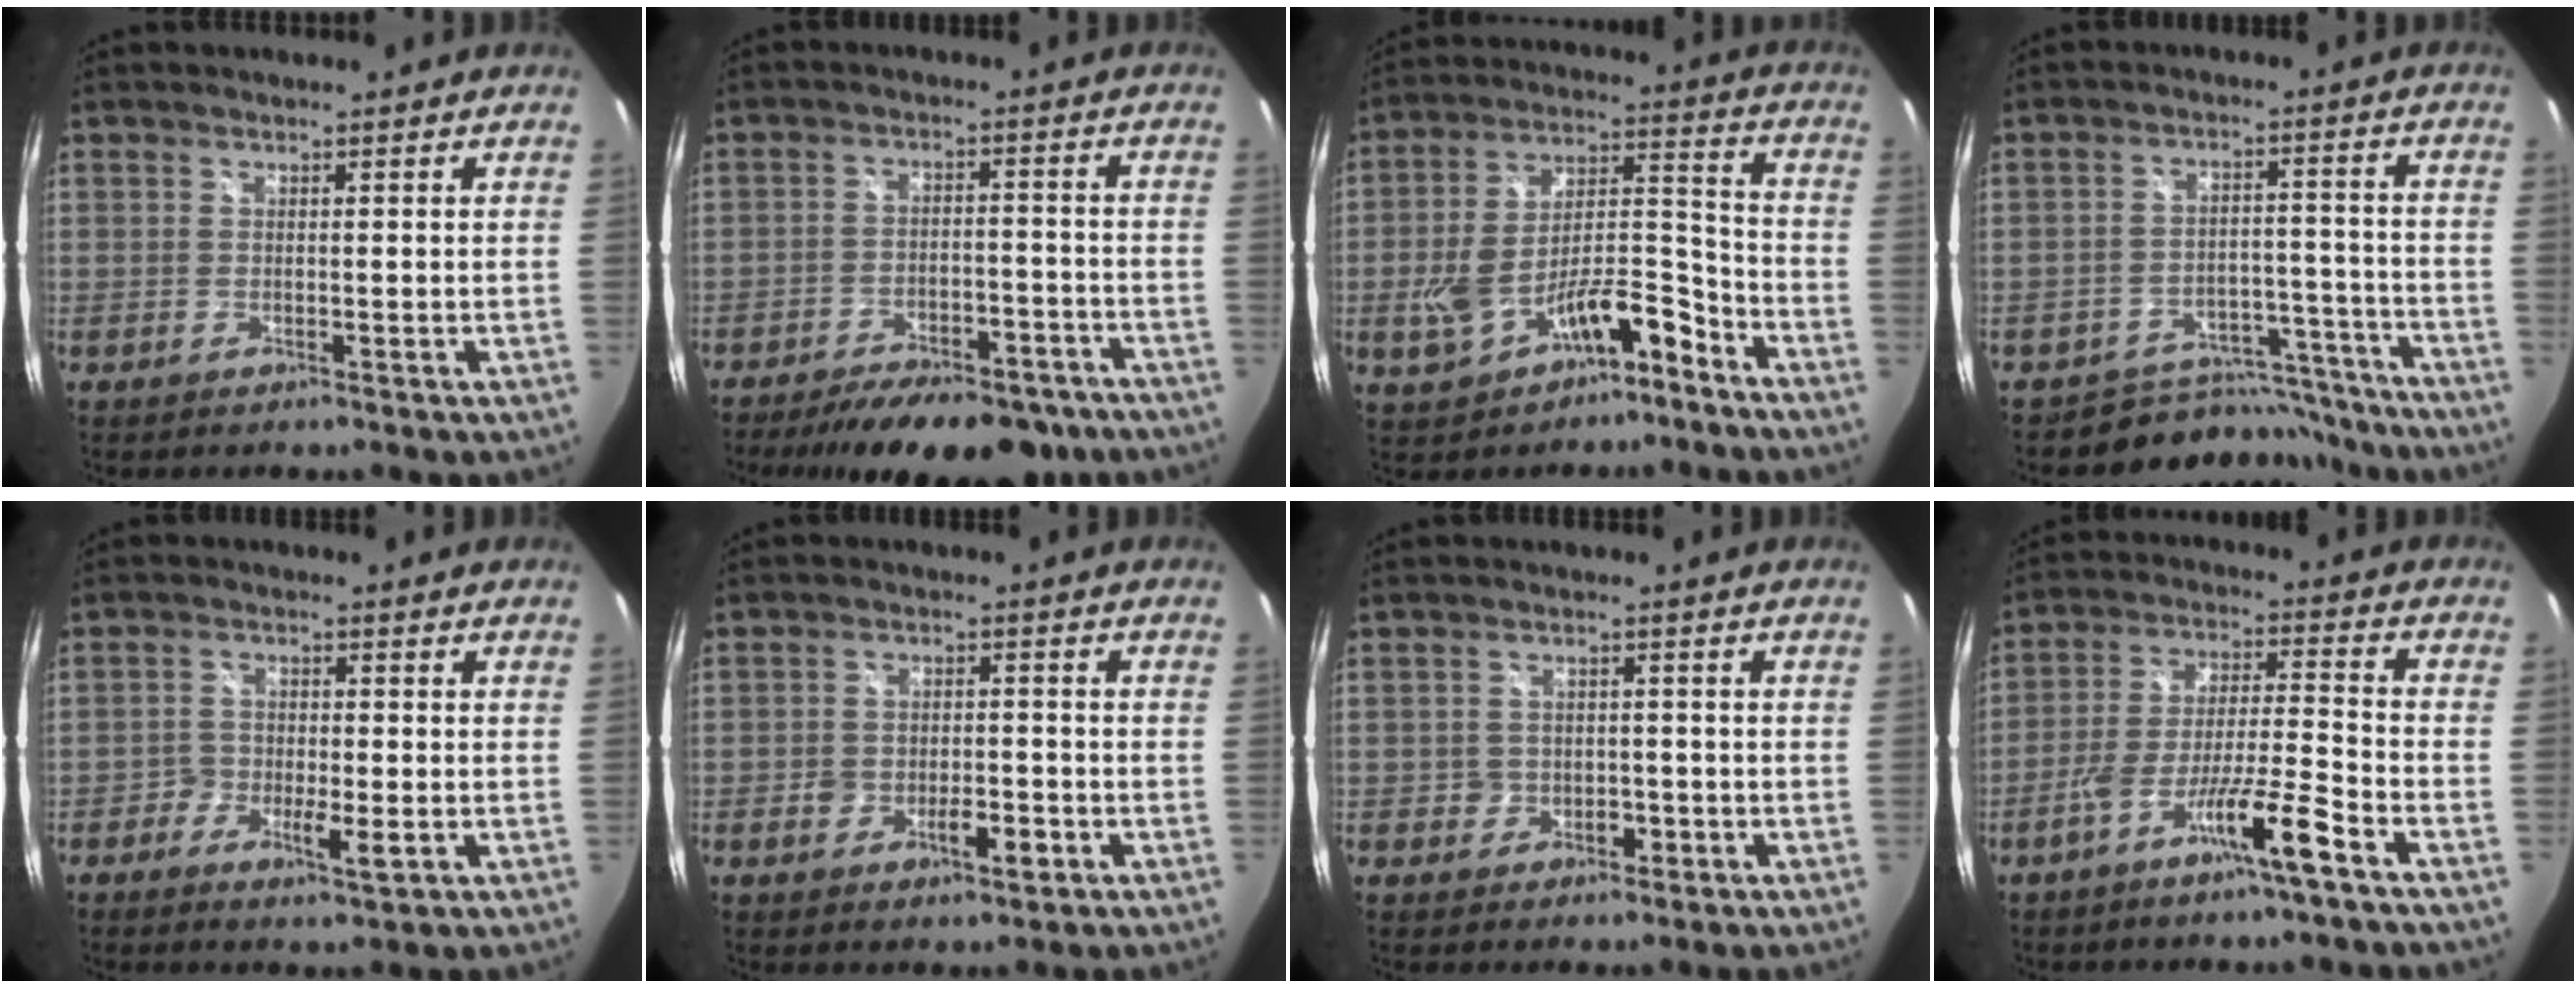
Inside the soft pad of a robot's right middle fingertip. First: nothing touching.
{"total": 19.1, "force": [-15.0, 7.3, 9.2], "torque": [-0.177, -0.016, -0.195]}
{"total": 14.0, "force": [-8.1, 6.2, 9.5], "torque": [-0.181, 0.022, -0.128]}
{"total": 11.6, "force": [-10.6, 4.7, 0.4], "torque": [-0.009, 0.037, -0.142]}
{"total": 4.1, "force": [-1.9, 1.9, 3.0], "torque": [-0.069, -0.005, -0.039]}
{"total": 5.0, "force": [-2.5, 2.6, 3.5], "torque": [-0.070, -0.003, -0.041]}
{"total": 3.2, "force": [-1.1, 3.0, 0.6], "torque": [-0.011, 0.005, -0.018]}
{"total": 9.9, "force": [-6.3, 0.0, 7.6], "torque": [-0.154, -0.001, -0.113]}